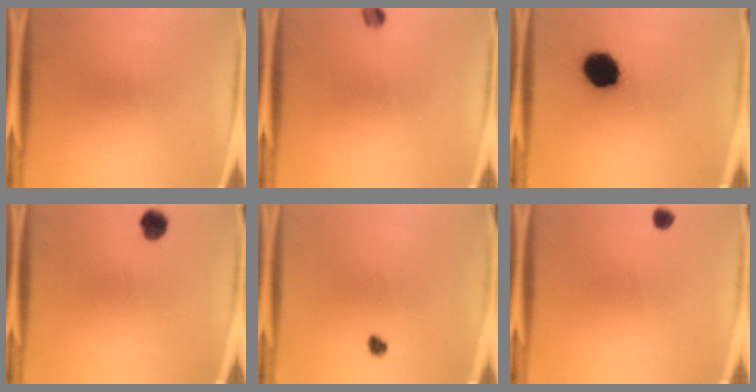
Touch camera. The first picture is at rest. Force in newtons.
{"total": 2.0}
{"total": 13.1}
{"total": 4.1}
{"total": 1.7}
{"total": 1.7}